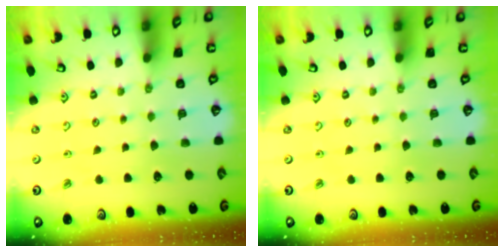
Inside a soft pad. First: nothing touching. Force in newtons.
{"total": 0.0}